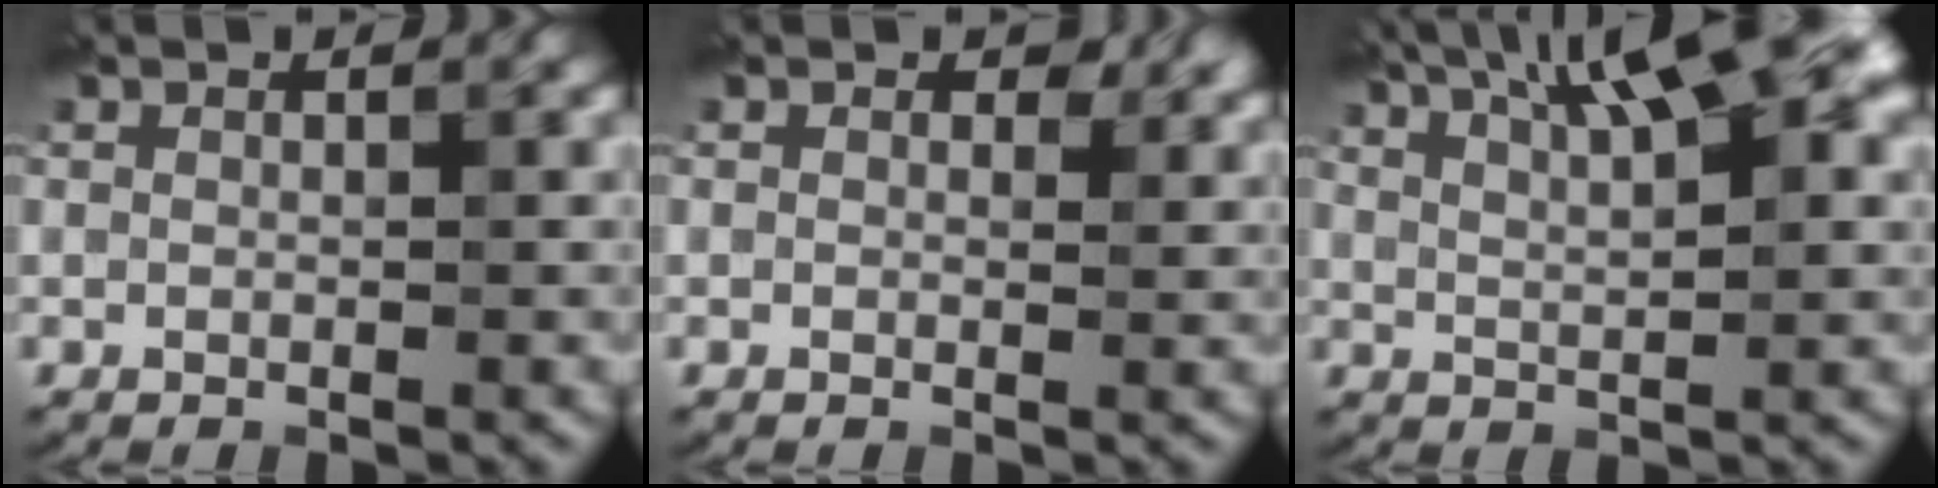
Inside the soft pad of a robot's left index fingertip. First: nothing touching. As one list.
[{"total": 1.6, "force": [0.8, 1.0, 1.0], "torque": [-0.008, -0.004, 0.009]}, {"total": 11.7, "force": [6.3, 3.5, 9.1], "torque": [-0.124, 0.041, 0.081]}]